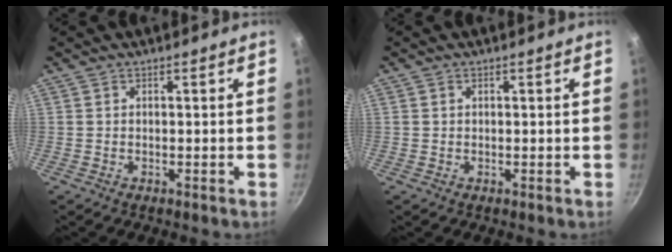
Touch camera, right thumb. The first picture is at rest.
{"total": 0.6, "force": [0.2, 0.4, 0.3], "torque": [-0.005, 0.003, 0.004]}